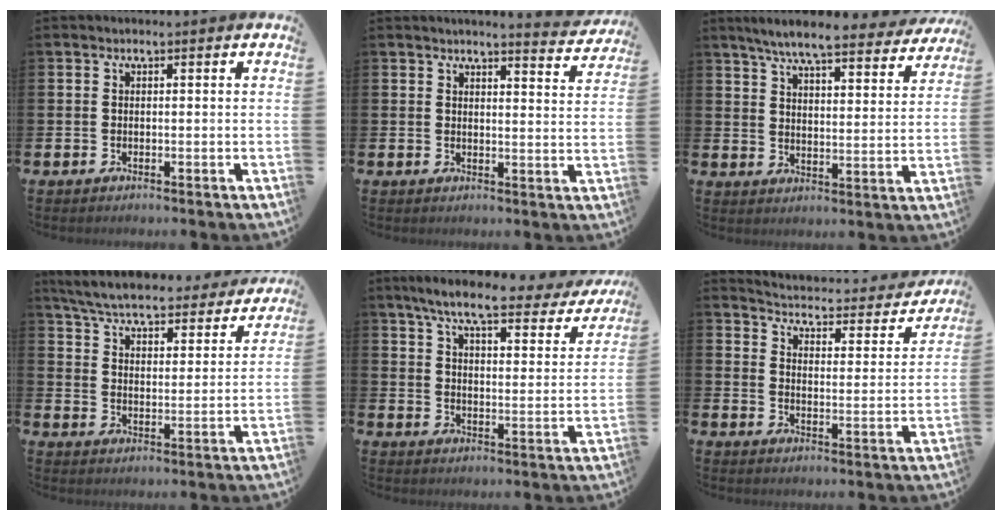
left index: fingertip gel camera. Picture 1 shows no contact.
{"total": 3.7, "force": [3.7, -0.2, 0.3], "torque": [0.002, -0.029, 0.062]}
{"total": 7.1, "force": [6.6, 0.6, 2.6], "torque": [-0.071, -0.041, 0.111]}
{"total": 6.3, "force": [5.9, 0.8, 1.9], "torque": [-0.066, -0.042, 0.099]}
{"total": 7.6, "force": [6.4, 1.1, 3.9], "torque": [-0.088, -0.038, 0.104]}
{"total": 3.6, "force": [3.5, 0.8, 0.7], "torque": [-0.032, -0.037, 0.050]}